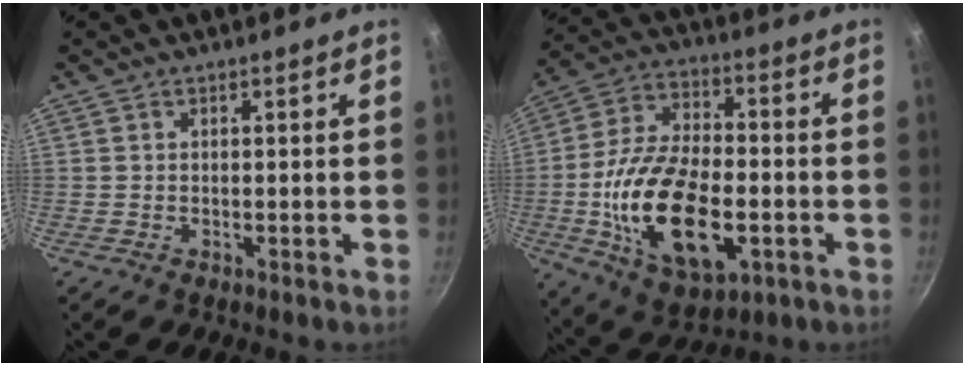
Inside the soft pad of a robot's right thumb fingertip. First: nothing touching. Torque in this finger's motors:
{"motor_torque": [0.09, 1.55, 1.82, -0.95, 0.36]}